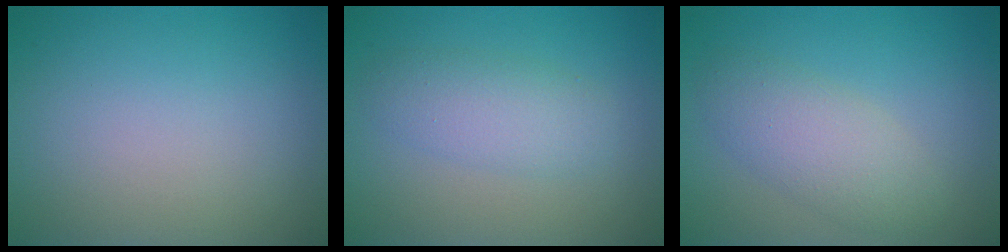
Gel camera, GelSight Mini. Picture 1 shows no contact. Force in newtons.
{"total": 3.1, "press": 3.1, "slide": 0.1}
{"total": 3.8, "press": 3.8, "slide": 0.0}